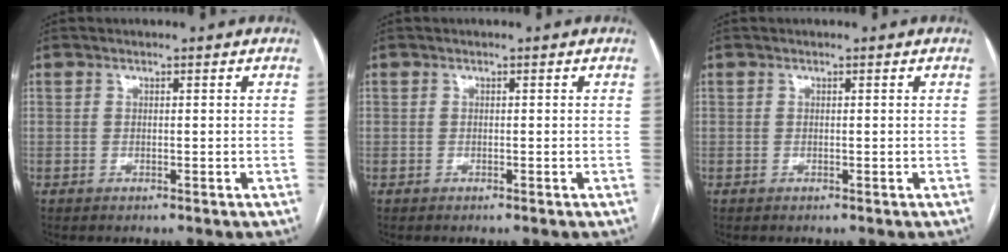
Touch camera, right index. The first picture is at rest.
{"total": 0.0}
{"total": 0.0}